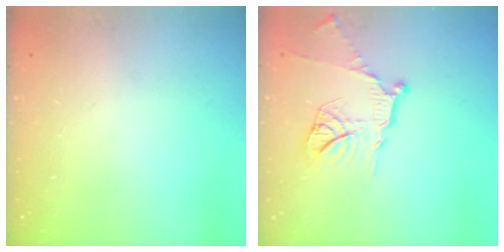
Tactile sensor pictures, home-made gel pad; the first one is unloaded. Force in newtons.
{"total": 13.4, "press": 13.3, "slide": 1.2}